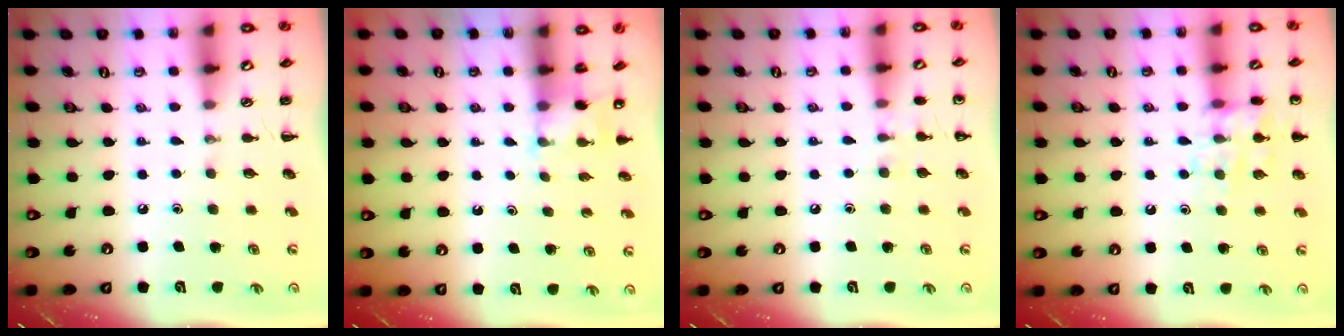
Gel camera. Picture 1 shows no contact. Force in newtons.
{"total": 3.6, "press": 3.5, "slide": 0.9}
{"total": 5.6, "press": 5.4, "slide": 1.6}
{"total": 11.8, "press": 11.7, "slide": 0.7}